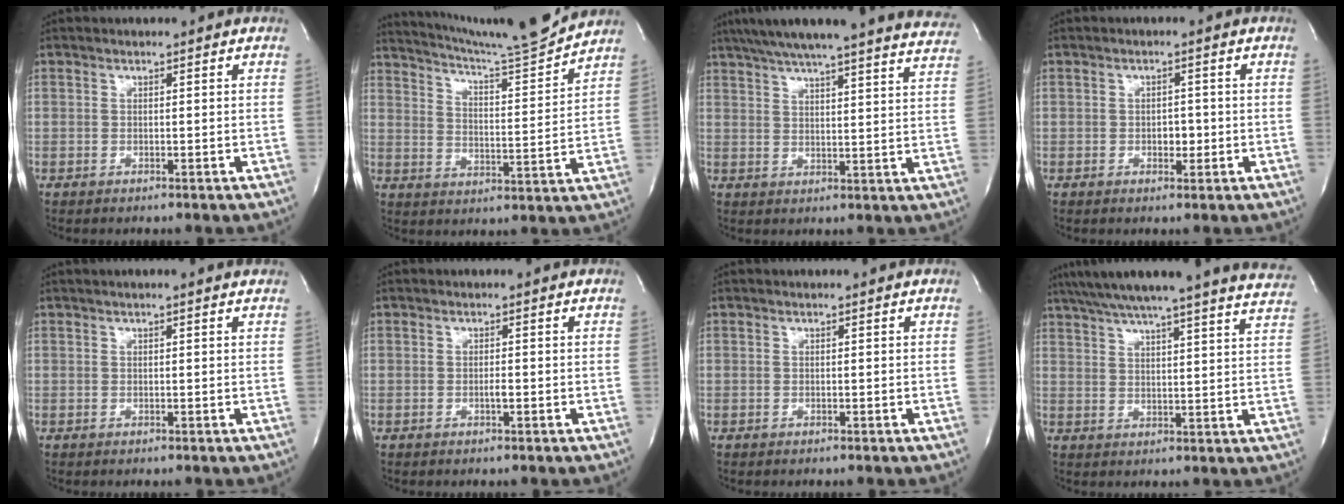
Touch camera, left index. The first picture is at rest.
{"total": 13.7, "force": [13.1, -1.6, 3.6], "torque": [-0.068, -0.036, 0.198]}
{"total": 29.3, "force": [26.3, 2.3, 12.8], "torque": [-0.209, -0.043, 0.318]}
{"total": 2.0, "force": [-0.5, 1.2, 1.5], "torque": [-0.020, 0.003, -0.004]}
{"total": 6.3, "force": [5.2, -0.2, 3.5], "torque": [-0.056, 0.027, 0.062]}
{"total": 0.8, "force": [-0.3, 0.1, 0.7], "torque": [-0.016, 0.000, -0.004]}
{"total": 0.0}
{"total": 26.8, "force": [24.1, 0.9, 11.5], "torque": [-0.190, -0.038, 0.297]}